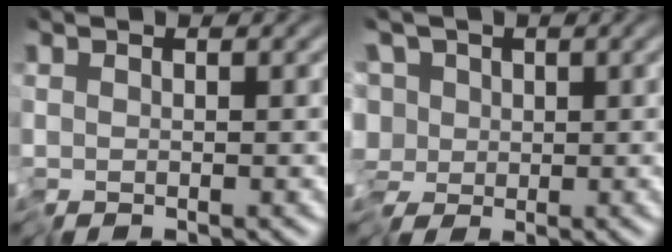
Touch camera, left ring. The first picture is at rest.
{"total": 6.1, "force": [-0.7, 4.7, 3.8], "torque": [-0.051, 0.020, -0.044]}